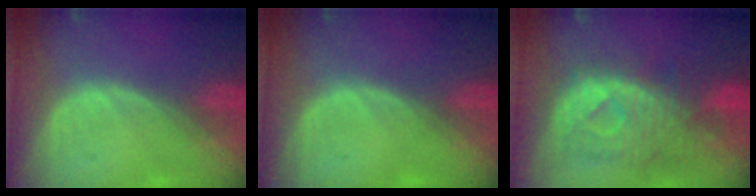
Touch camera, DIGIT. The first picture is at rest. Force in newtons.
{"total": 0.0}
{"total": 10.7, "press": 9.6, "slide": 4.7}